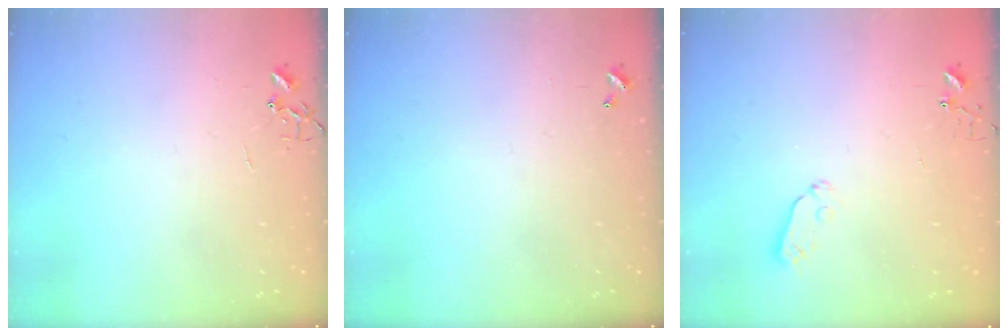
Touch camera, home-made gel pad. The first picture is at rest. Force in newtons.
{"total": 0.0}
{"total": 3.8, "press": 3.8, "slide": 0.6}